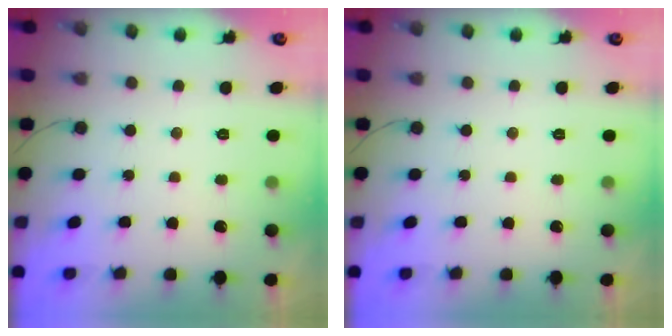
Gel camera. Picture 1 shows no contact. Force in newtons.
{"total": 0.0}